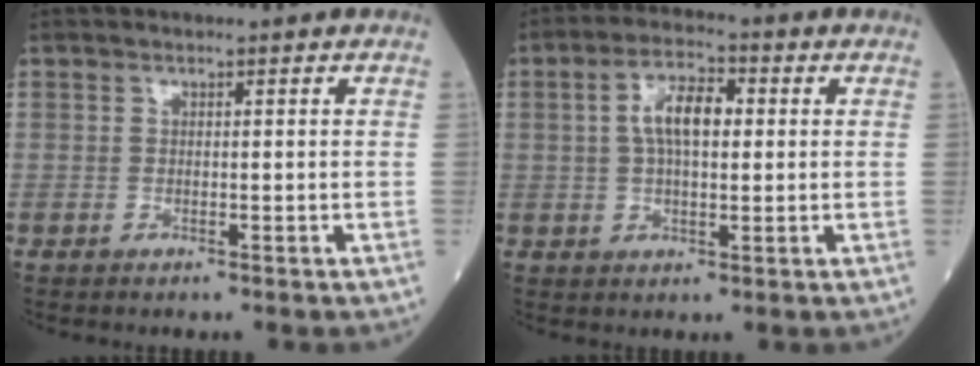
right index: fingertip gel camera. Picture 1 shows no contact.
{"total": 7.0, "force": [1.2, 2.7, 6.3], "torque": [-0.124, 0.016, 0.018]}